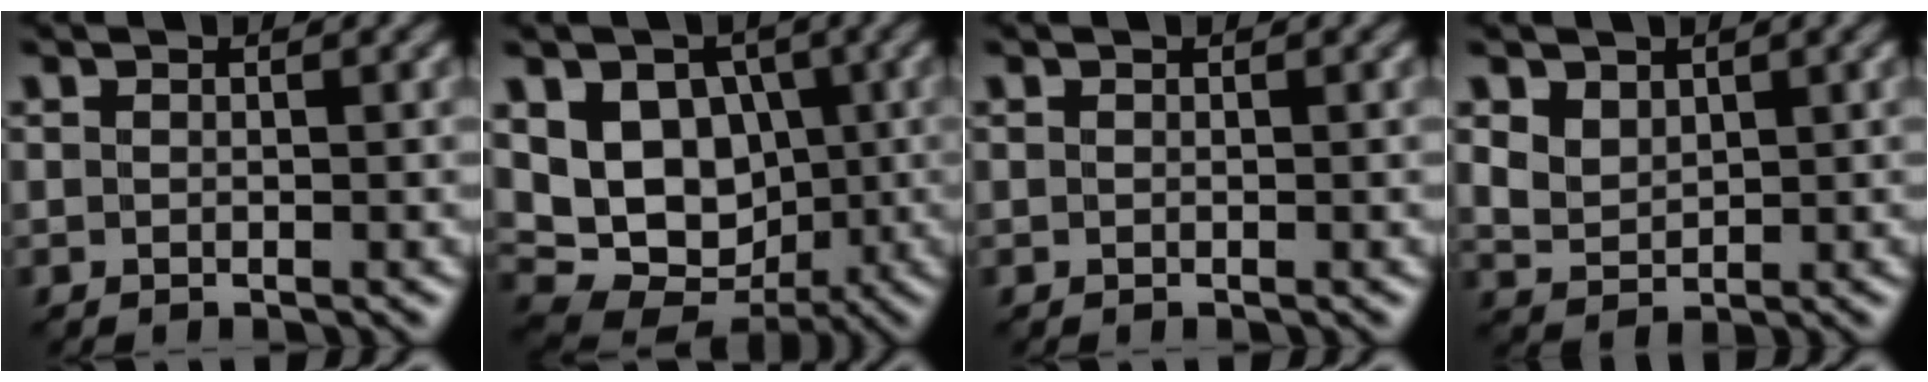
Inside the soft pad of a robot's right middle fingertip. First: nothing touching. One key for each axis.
{"total": 10.2, "fx": 1.3, "fy": 7.8, "fz": 6.5, "tx": -0.101, "ty": 0.011, "tz": 0.008}
{"total": 0.0}
{"total": 2.7, "fx": 1.4, "fy": 1.9, "fz": 1.3, "tx": -0.038, "ty": -0.004, "tz": 0.026}